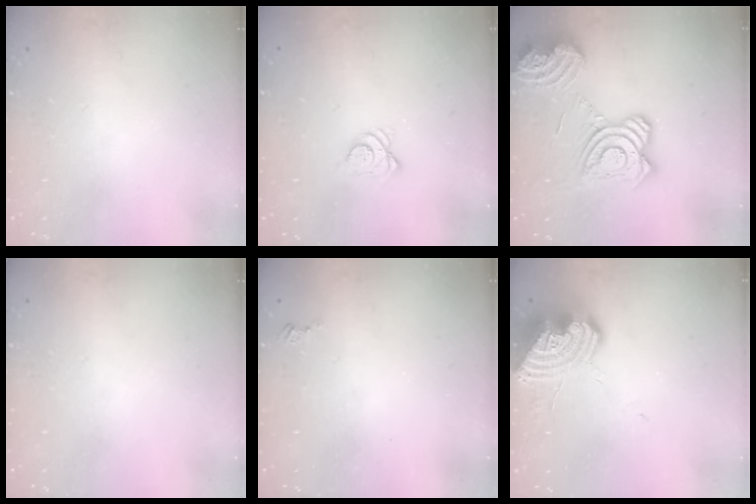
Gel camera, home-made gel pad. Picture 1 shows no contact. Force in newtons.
{"total": 4.6, "press": 4.6, "slide": 0.4}
{"total": 22.4, "press": 22.3, "slide": 2.5}
{"total": 0.0}
{"total": 2.5, "press": 2.5, "slide": 0.3}
{"total": 14.8, "press": 14.7, "slide": 2.1}